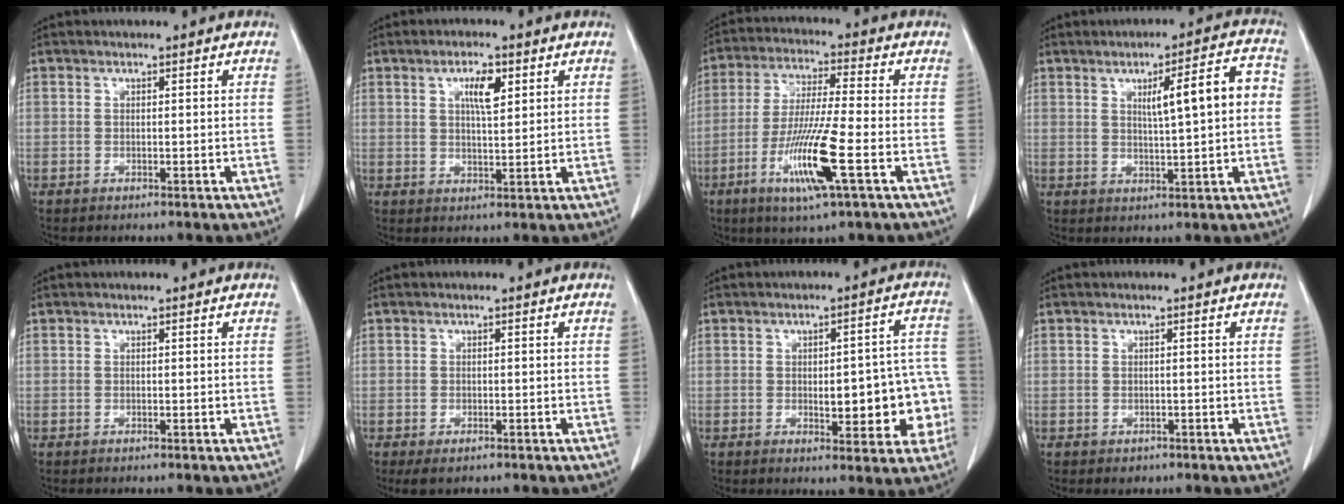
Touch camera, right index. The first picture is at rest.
{"total": 4.6, "force": [2.0, 1.2, 4.0], "torque": [-0.073, 0.000, 0.033]}
{"total": 12.4, "force": [-4.5, 0.0, 11.5], "torque": [-0.229, -0.023, -0.088]}
{"total": 8.2, "force": [1.1, 0.9, 8.1], "torque": [-0.119, 0.017, 0.018]}
{"total": 0.0}
{"total": 2.2, "force": [-1.4, 0.9, 1.4], "torque": [-0.029, -0.007, -0.014]}
{"total": 11.3, "force": [-1.9, 4.0, 10.3], "torque": [-0.111, 0.027, -0.016]}
{"total": 0.7, "force": [-0.4, 0.6, 0.2], "torque": [-0.004, 0.001, -0.003]}